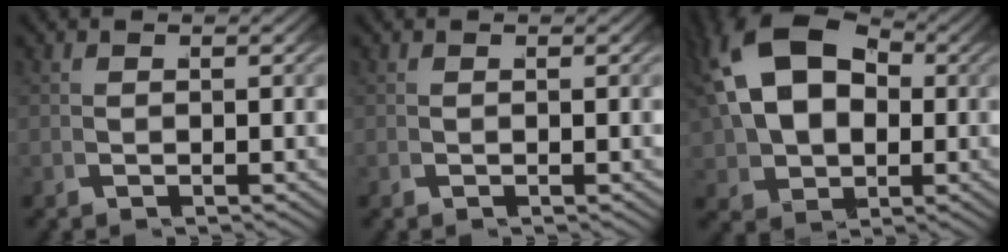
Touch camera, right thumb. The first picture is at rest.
{"total": 0.0}
{"total": 14.9, "force": [2.5, 11.0, 9.7], "torque": [-0.211, -0.017, 0.057]}